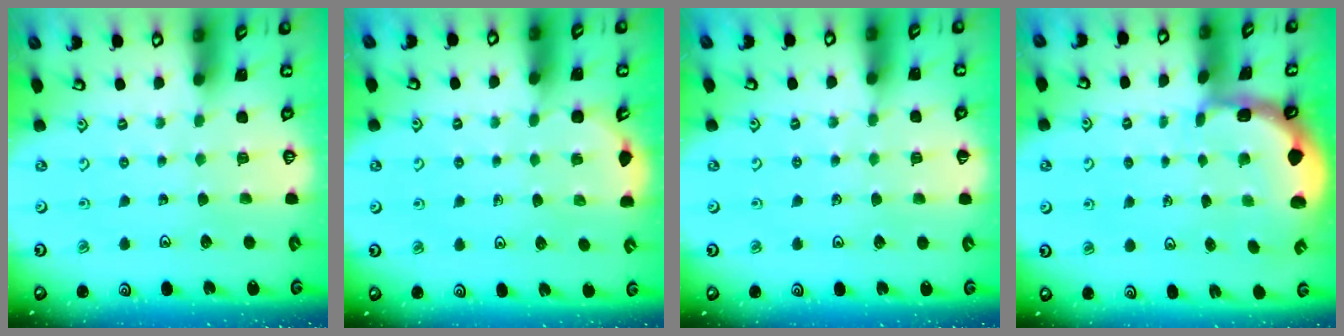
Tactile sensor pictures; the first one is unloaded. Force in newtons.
{"total": 2.2, "press": 2.0, "slide": 1.1}
{"total": 2.5, "press": 2.5, "slide": 0.4}
{"total": 1.5, "press": 1.2, "slide": 0.7}